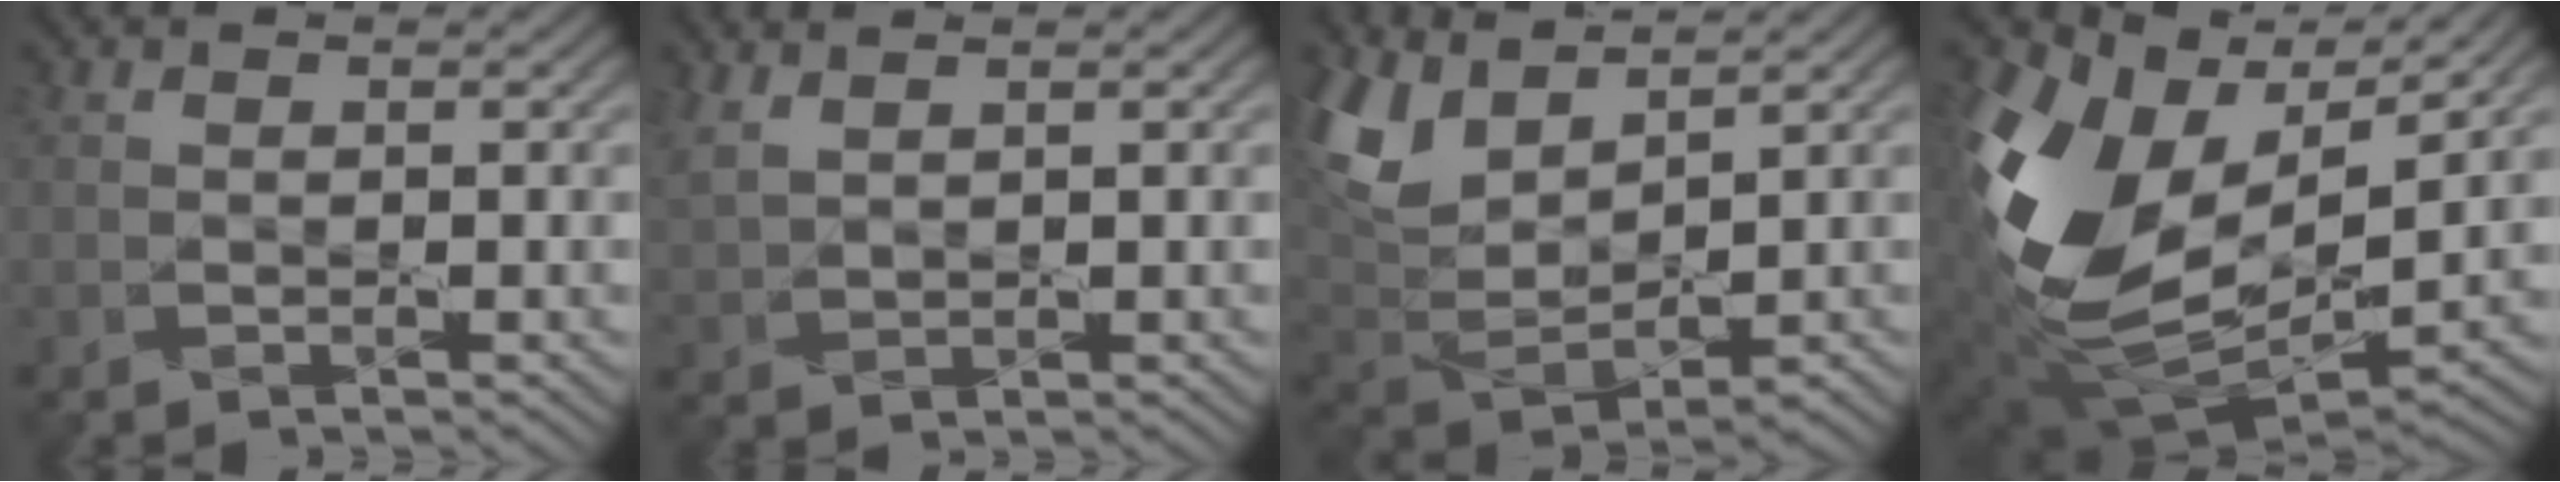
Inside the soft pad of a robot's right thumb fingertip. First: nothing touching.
{"total": 2.9, "force": [2.1, 1.0, 1.8], "torque": [-0.055, 0.008, 0.050]}
{"total": 10.4, "force": [6.2, 4.8, 6.8], "torque": [-0.180, 0.008, 0.130]}
{"total": 16.4, "force": [3.4, 10.8, 11.9], "torque": [-0.273, -0.009, 0.070]}